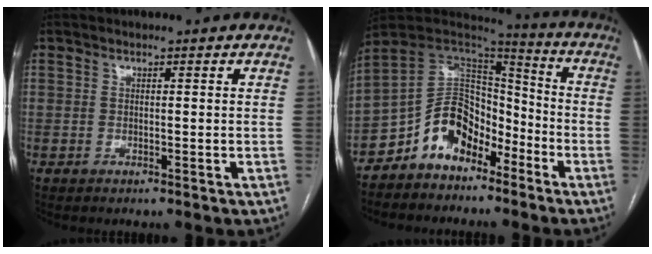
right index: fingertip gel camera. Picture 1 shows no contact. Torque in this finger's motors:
{"motor_torque": [0.33, -0.23, -0.38, -0.21]}